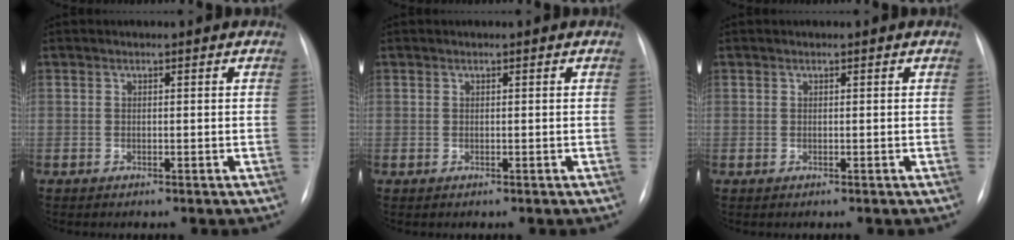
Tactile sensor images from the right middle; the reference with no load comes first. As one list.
[{"total": 0.0}, {"total": 0.0}]